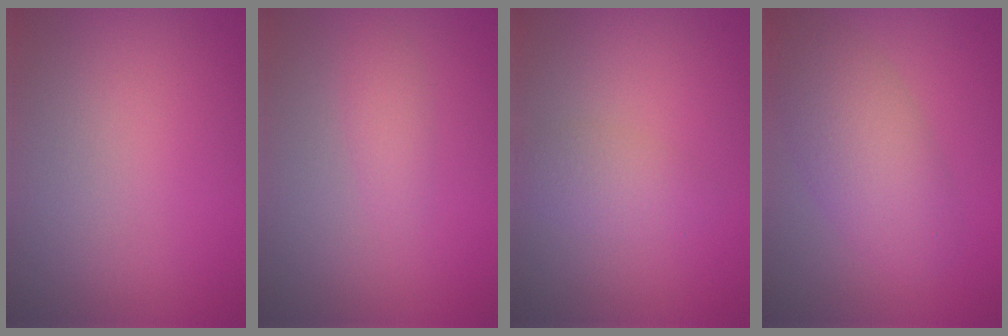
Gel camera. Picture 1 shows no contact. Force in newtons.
{"total": 1.3, "press": 1.3, "slide": 0.1}
{"total": 2.0, "press": 2.0, "slide": 0.1}
{"total": 5.0, "press": 5.0, "slide": 0.2}